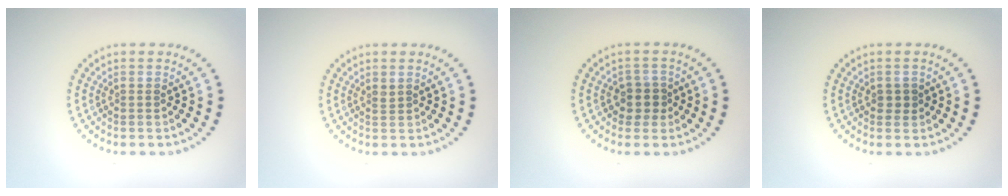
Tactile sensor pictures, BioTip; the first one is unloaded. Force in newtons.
{"total": 0.6, "press": 0.5, "slide": 0.4}
{"total": 2.1, "press": 1.9, "slide": 1.0}
{"total": 1.1, "press": 1.1, "slide": 0.2}